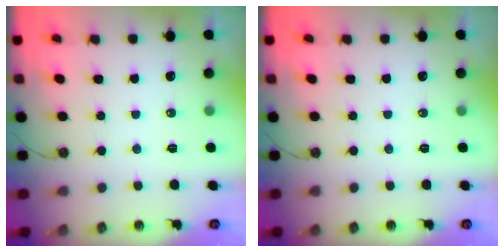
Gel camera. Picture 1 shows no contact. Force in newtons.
{"total": 0.0}